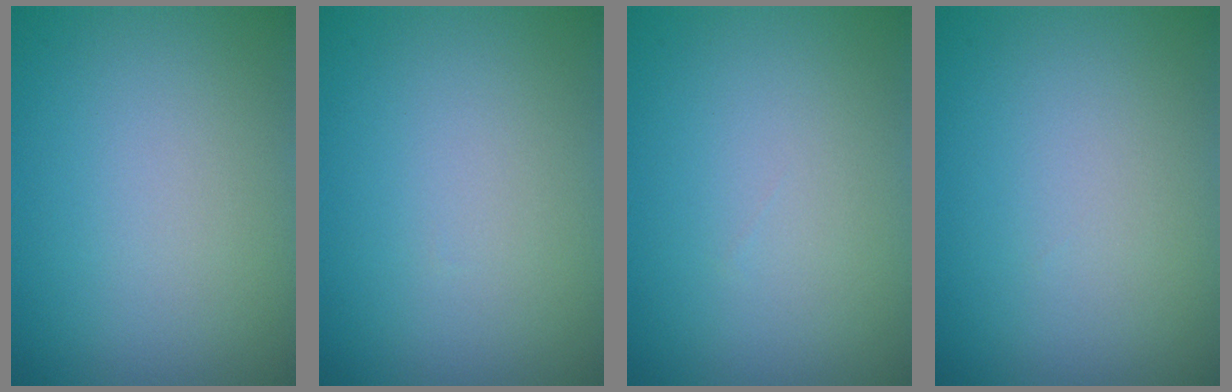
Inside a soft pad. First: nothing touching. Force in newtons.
{"total": 0.0}
{"total": 0.0}
{"total": 0.0}